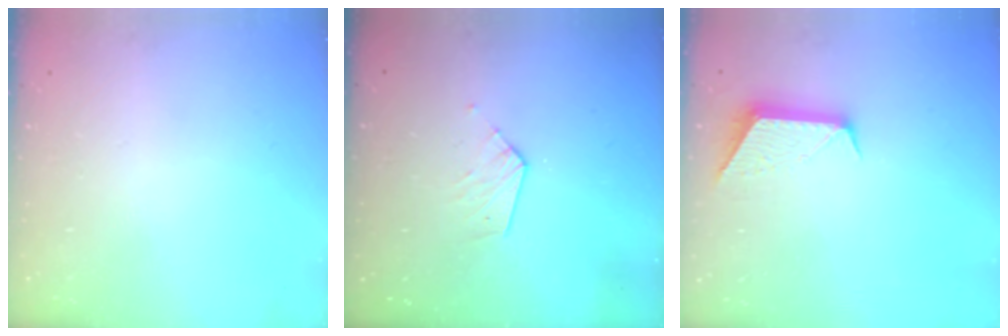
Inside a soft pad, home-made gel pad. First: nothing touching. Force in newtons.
{"total": 4.8, "press": 4.8, "slide": 0.4}
{"total": 9.4, "press": 9.4, "slide": 0.5}